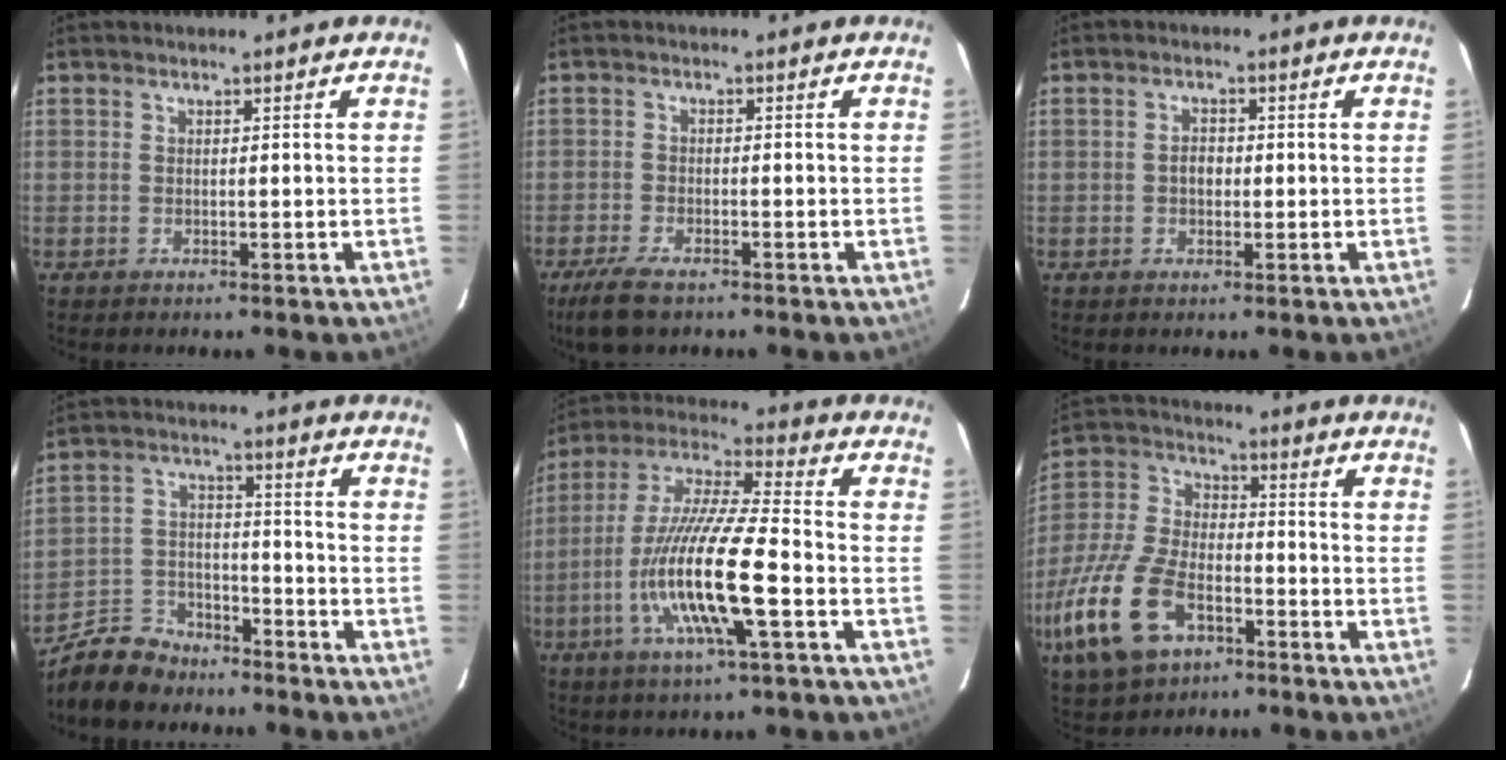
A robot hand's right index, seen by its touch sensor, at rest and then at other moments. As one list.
[{"total": 5.7, "force": [-4.2, 1.7, 3.3], "torque": [-0.092, -0.014, -0.081]}, {"total": 2.2, "force": [-0.2, 1.7, 1.3], "torque": [-0.023, 0.007, -0.005]}, {"total": 11.1, "force": [-9.3, 5.1, 3.3], "torque": [-0.097, 0.012, -0.161]}, {"total": 17.4, "force": [-5.5, 2.1, 16.4], "torque": [-0.327, -0.012, -0.111]}, {"total": 19.8, "force": [-9.8, 10.8, 13.4], "torque": [-0.321, -0.019, -0.181]}]